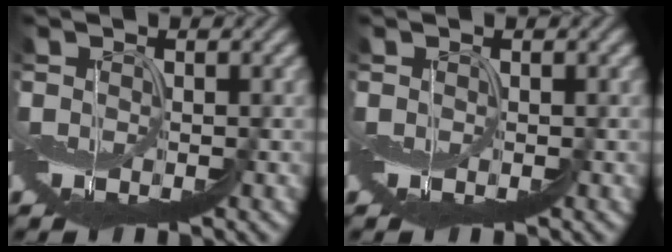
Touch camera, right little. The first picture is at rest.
{"total": 0.0}